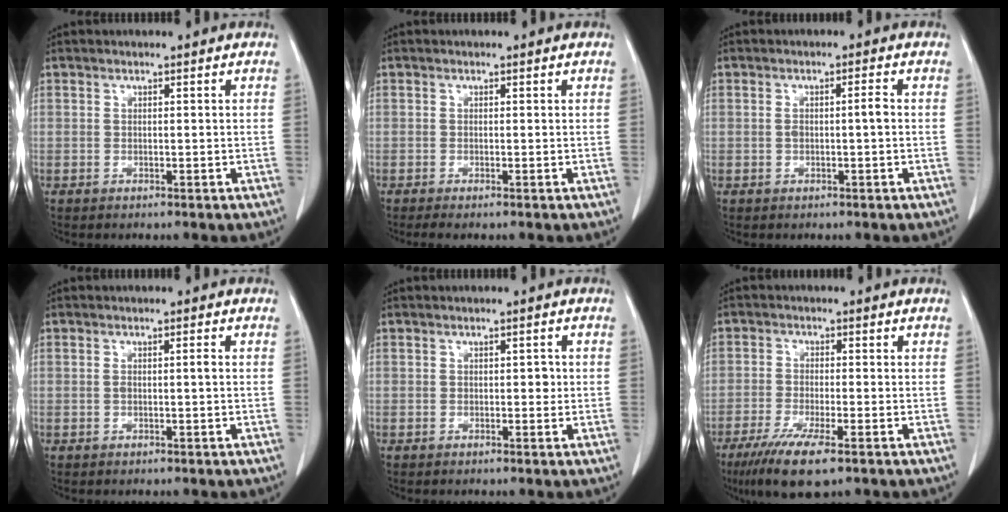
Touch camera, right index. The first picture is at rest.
{"total": 0.9, "force": [-0.7, 0.1, 0.6], "torque": [-0.013, -0.004, -0.012]}
{"total": 2.3, "force": [-0.1, 0.3, 2.3], "torque": [-0.046, 0.008, 0.000]}
{"total": 1.3, "force": [-0.1, 0.1, 1.3], "torque": [-0.026, 0.003, 0.001]}
{"total": 1.3, "force": [0.0, 0.8, 1.1], "torque": [-0.011, 0.005, -0.002]}
{"total": 7.7, "force": [-4.7, 1.3, 6.0], "torque": [-0.113, -0.019, -0.082]}